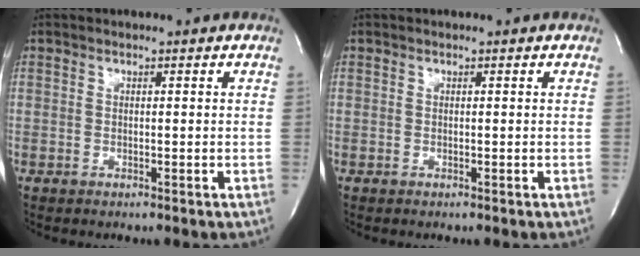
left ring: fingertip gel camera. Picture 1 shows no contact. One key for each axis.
{"total": 0.0}